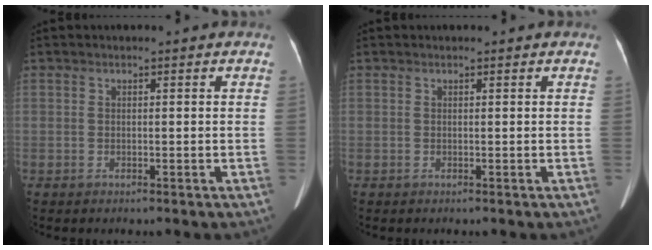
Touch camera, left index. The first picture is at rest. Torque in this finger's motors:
{"motor_torque": [0.00, 0.04, 0.00, 0.00]}